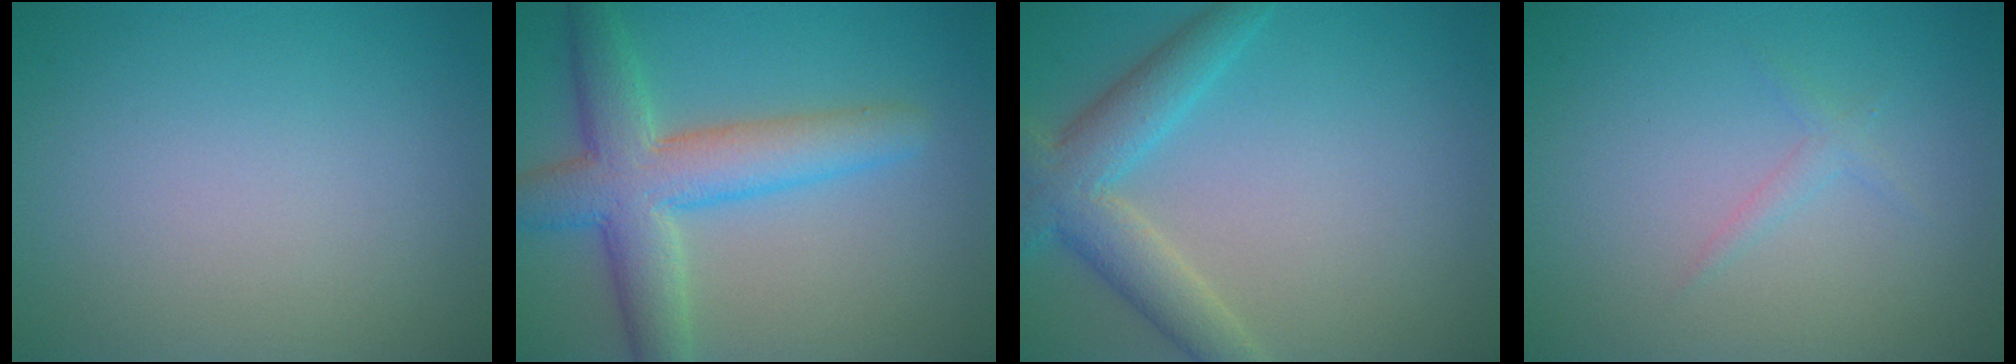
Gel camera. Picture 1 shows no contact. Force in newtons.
{"total": 7.1, "press": 7.0, "slide": 0.3}
{"total": 4.8, "press": 4.8, "slide": 0.3}
{"total": 1.0, "press": 1.0, "slide": 0.0}